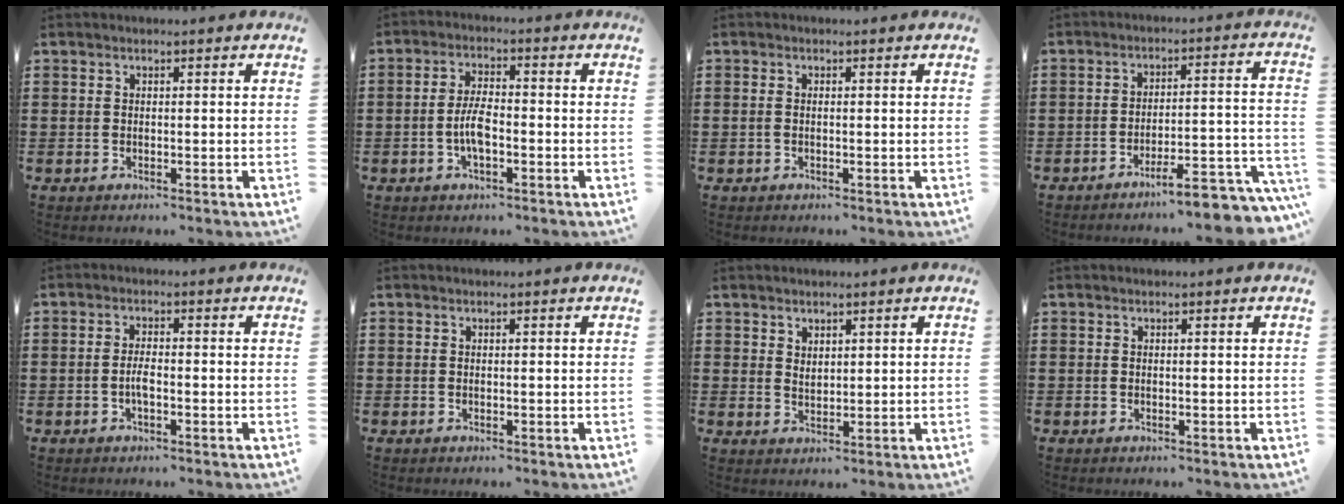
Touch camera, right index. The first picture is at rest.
{"total": 4.9, "force": [-1.3, 1.8, 4.4], "torque": [-0.098, 0.000, -0.029]}
{"total": 0.7, "force": [-0.1, 0.3, 0.6], "torque": [-0.014, 0.000, -0.002]}
{"total": 7.5, "force": [-6.4, 0.6, 3.8], "torque": [-0.052, 0.000, -0.118]}
{"total": 2.6, "force": [-0.8, 0.8, 2.4], "torque": [-0.052, 0.000, -0.017]}
{"total": 0.0}
{"total": 1.9, "force": [1.7, 1.0, 0.3], "torque": [-0.008, 0.004, 0.032]}
{"total": 0.0}